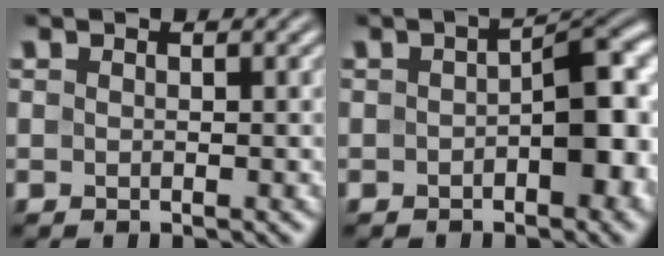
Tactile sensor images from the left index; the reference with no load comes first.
{"total": 7.2, "force": [-0.8, 3.6, 6.2], "torque": [-0.068, 0.009, -0.014]}